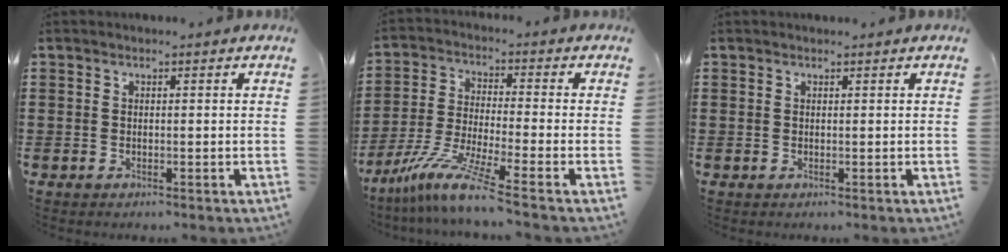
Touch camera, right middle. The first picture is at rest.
{"total": 9.1, "force": [-6.9, 0.1, 5.9], "torque": [-0.125, -0.010, -0.137]}
{"total": 0.0}